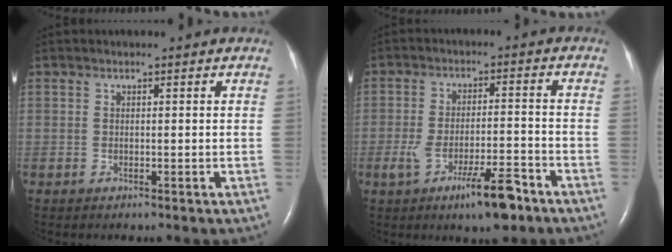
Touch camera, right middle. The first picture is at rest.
{"total": 8.8, "force": [-5.2, 1.6, 6.9], "torque": [-0.123, -0.005, -0.079]}